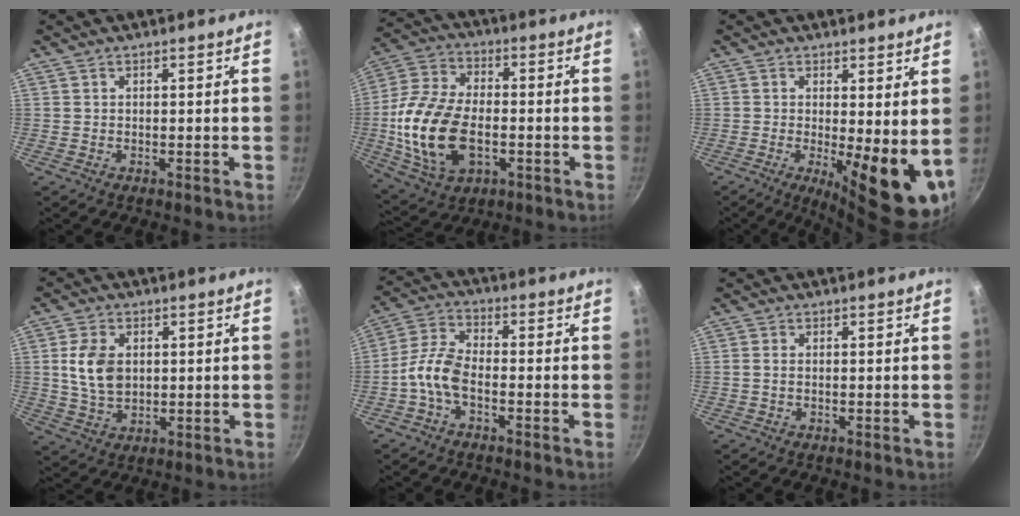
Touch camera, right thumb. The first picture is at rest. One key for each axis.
{"total": 19.0, "fx": -3.1, "fy": 11.6, "fz": 14.7, "tx": -0.289, "ty": 0.018, "tz": -0.056}
{"total": 12.4, "fx": -0.6, "fy": 3.8, "fz": 11.8, "tx": -0.136, "ty": -0.021, "tz": 0.000}
{"total": 8.4, "fx": 1.3, "fy": 5.8, "fz": 5.9, "tx": -0.101, "ty": -0.004, "tz": 0.026}
{"total": 12.5, "fx": -2.9, "fy": 6.0, "fz": 10.6, "tx": -0.214, "ty": 0.033, "tz": -0.073}
{"total": 1.1, "fx": -0.1, "fy": 0.7, "fz": 0.8, "tx": -0.018, "ty": 0.002, "tz": -0.003}